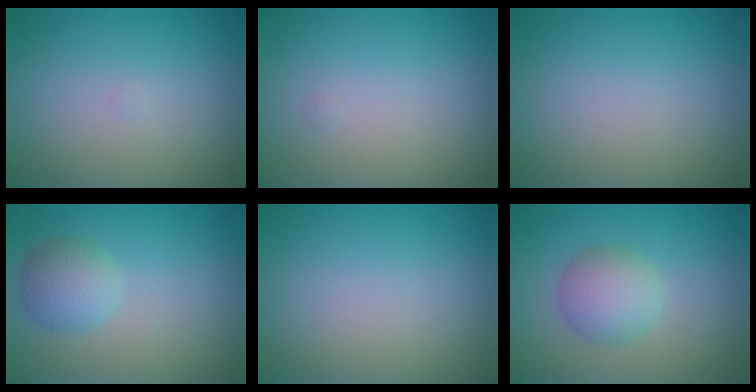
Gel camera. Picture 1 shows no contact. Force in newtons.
{"total": 0.0}
{"total": 0.0}
{"total": 2.9, "press": 2.9, "slide": 0.1}
{"total": 0.0}
{"total": 3.5, "press": 3.5, "slide": 0.1}